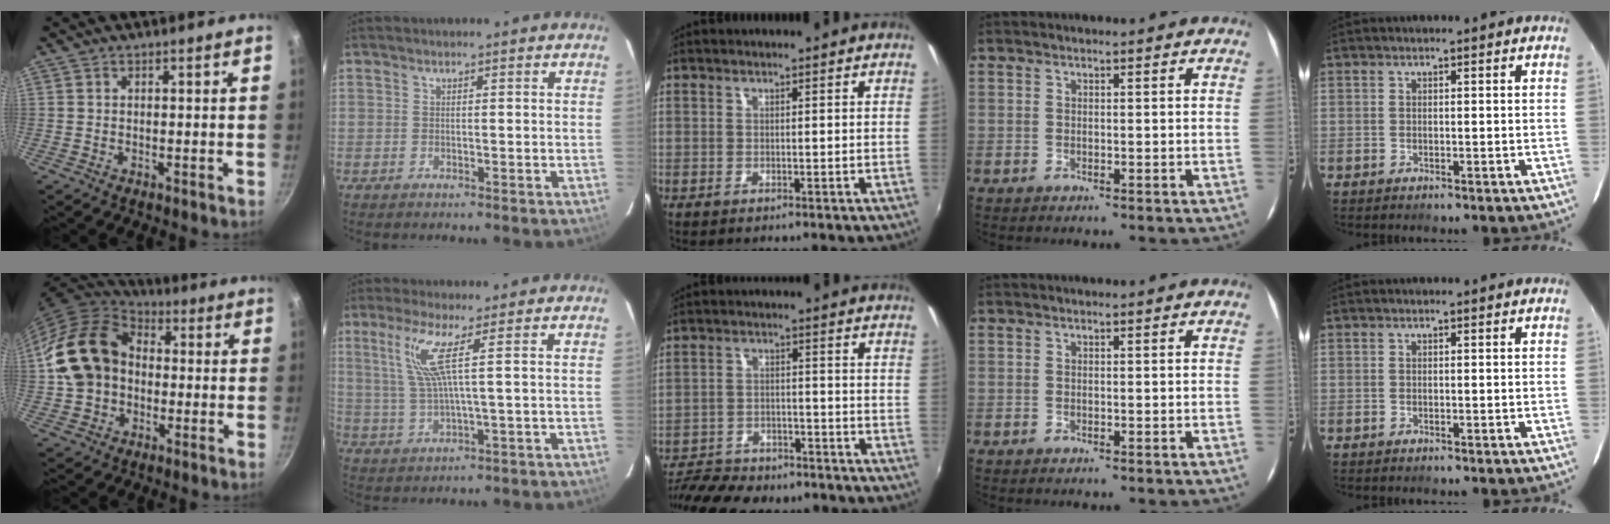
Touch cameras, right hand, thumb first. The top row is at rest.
{"thumb": {"total": 16.8, "force": [-0.3, 13.2, 10.3], "torque": [-0.171, 0.040, -0.012]}, "index": {"total": 6.9, "force": [2.7, -0.4, 6.4], "torque": [-0.134, -0.002, 0.063]}, "middle": {"total": 15.5, "force": [-13.0, 5.5, 6.4], "torque": [-0.146, -0.019, -0.195]}}